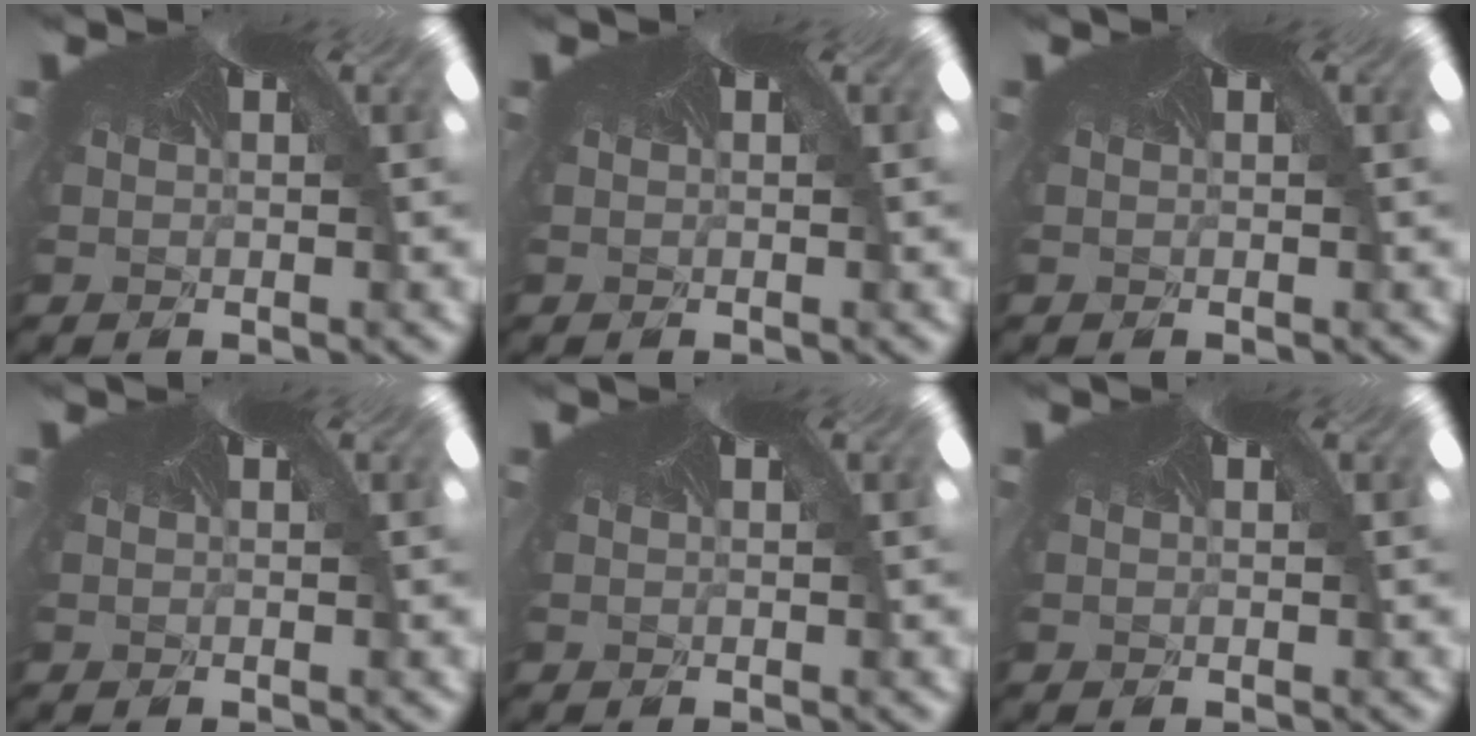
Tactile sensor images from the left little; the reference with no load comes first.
{"total": 0.0}
{"total": 0.0}
{"total": 0.0}
{"total": 0.0}
{"total": 0.0}